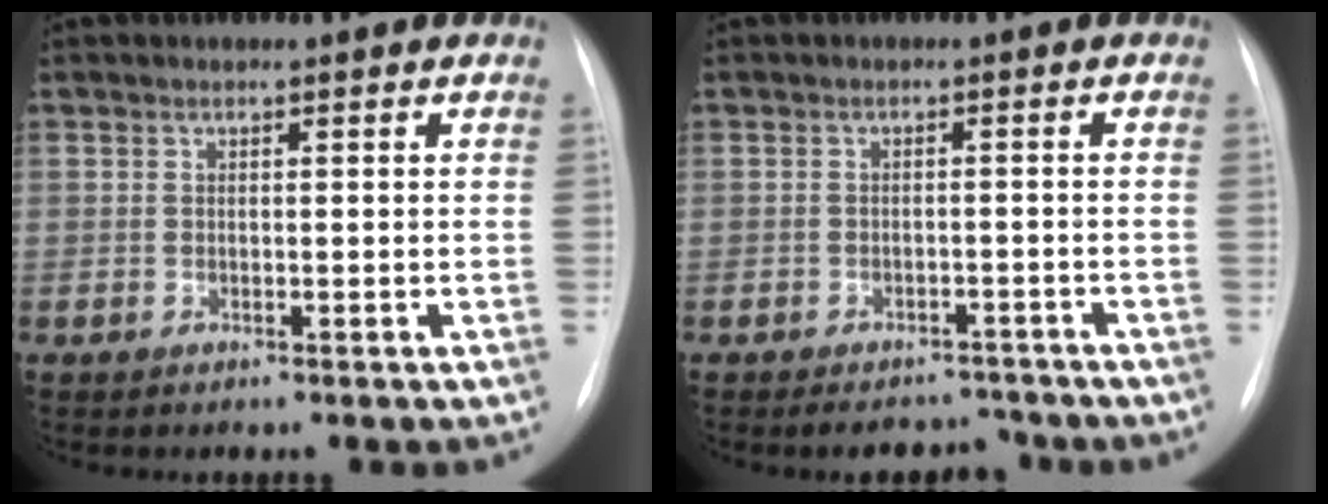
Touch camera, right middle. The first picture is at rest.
{"total": 5.0, "force": [-4.5, 2.1, 0.7], "torque": [0.004, 0.009, -0.060]}